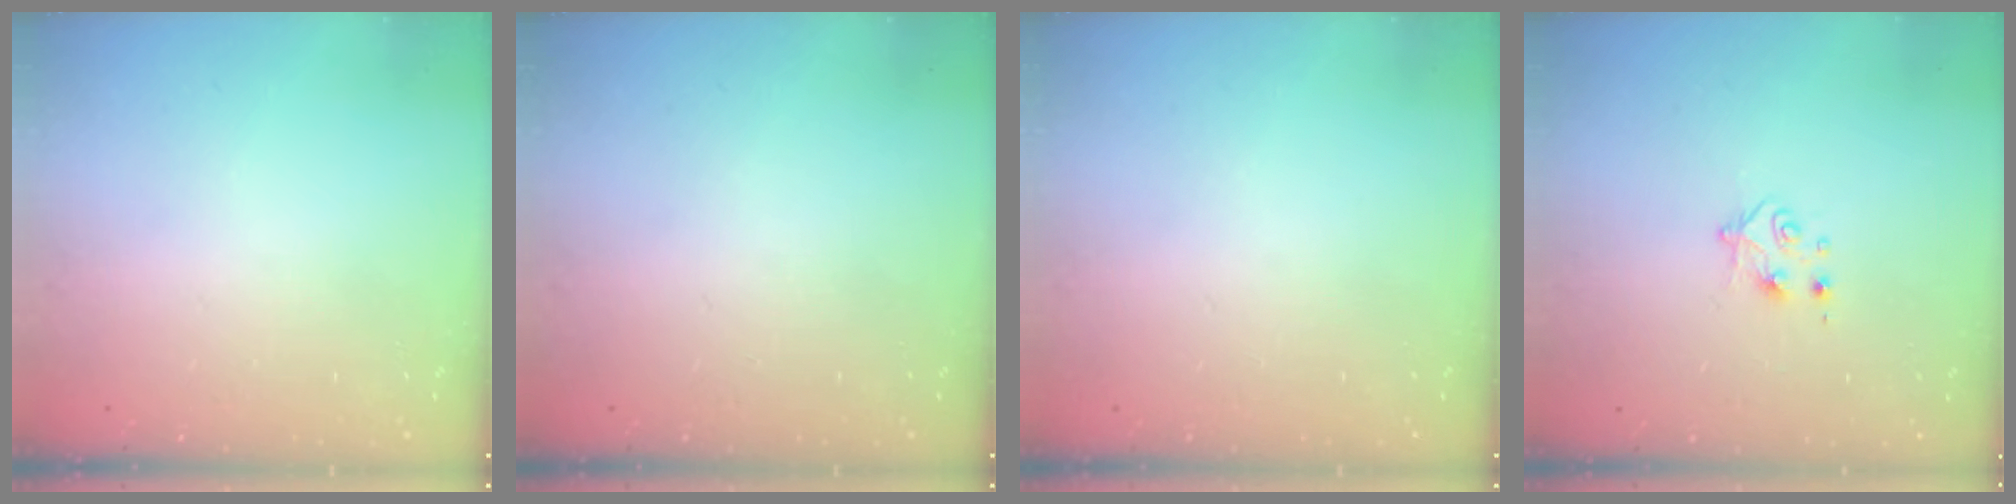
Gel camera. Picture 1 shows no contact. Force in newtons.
{"total": 0.0}
{"total": 0.0}
{"total": 4.1, "press": 4.1, "slide": 0.5}